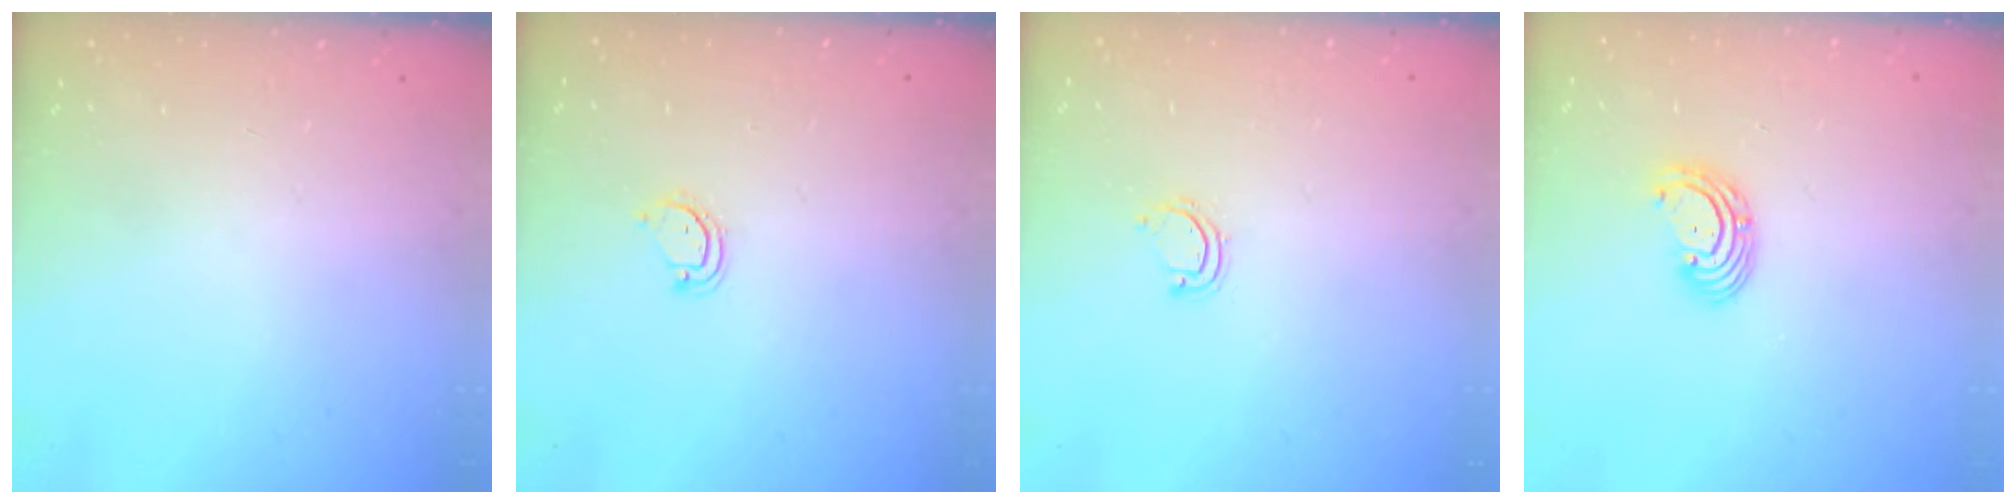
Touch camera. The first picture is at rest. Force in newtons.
{"total": 3.1, "press": 3.1, "slide": 0.4}
{"total": 3.7, "press": 3.7, "slide": 0.3}
{"total": 3.5, "press": 3.5, "slide": 0.2}